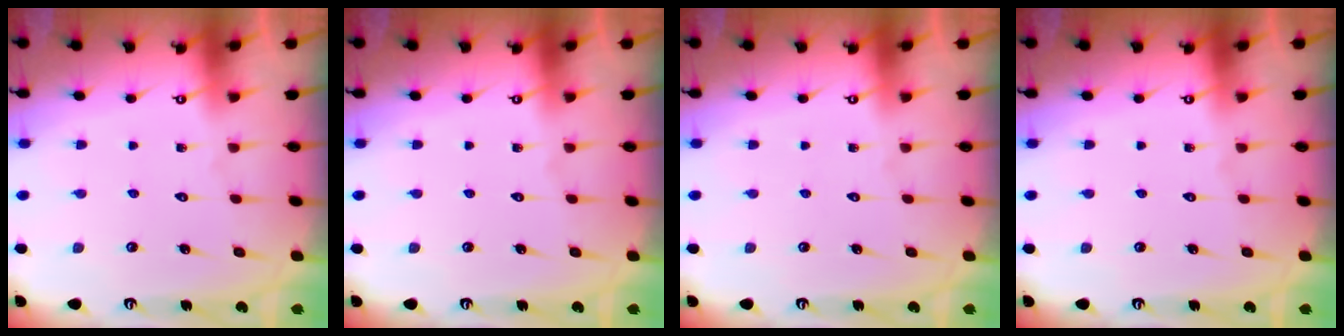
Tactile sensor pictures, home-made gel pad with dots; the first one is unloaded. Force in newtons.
{"total": 0.0}
{"total": 0.0}
{"total": 0.0}